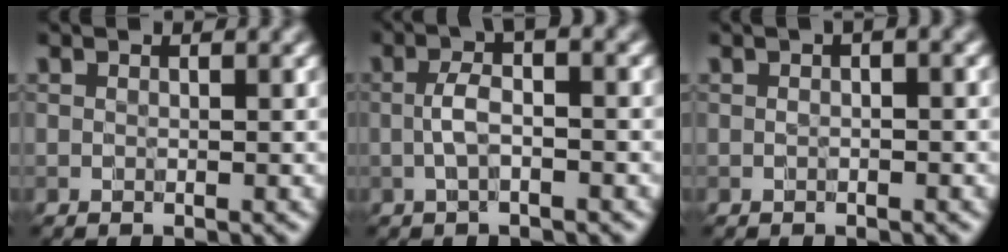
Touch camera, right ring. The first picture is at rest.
{"total": 2.8, "force": [-0.2, 0.7, 2.7], "torque": [-0.054, 0.009, -0.007]}
{"total": 1.1, "force": [-0.2, 0.4, 1.0], "torque": [-0.016, 0.003, -0.006]}